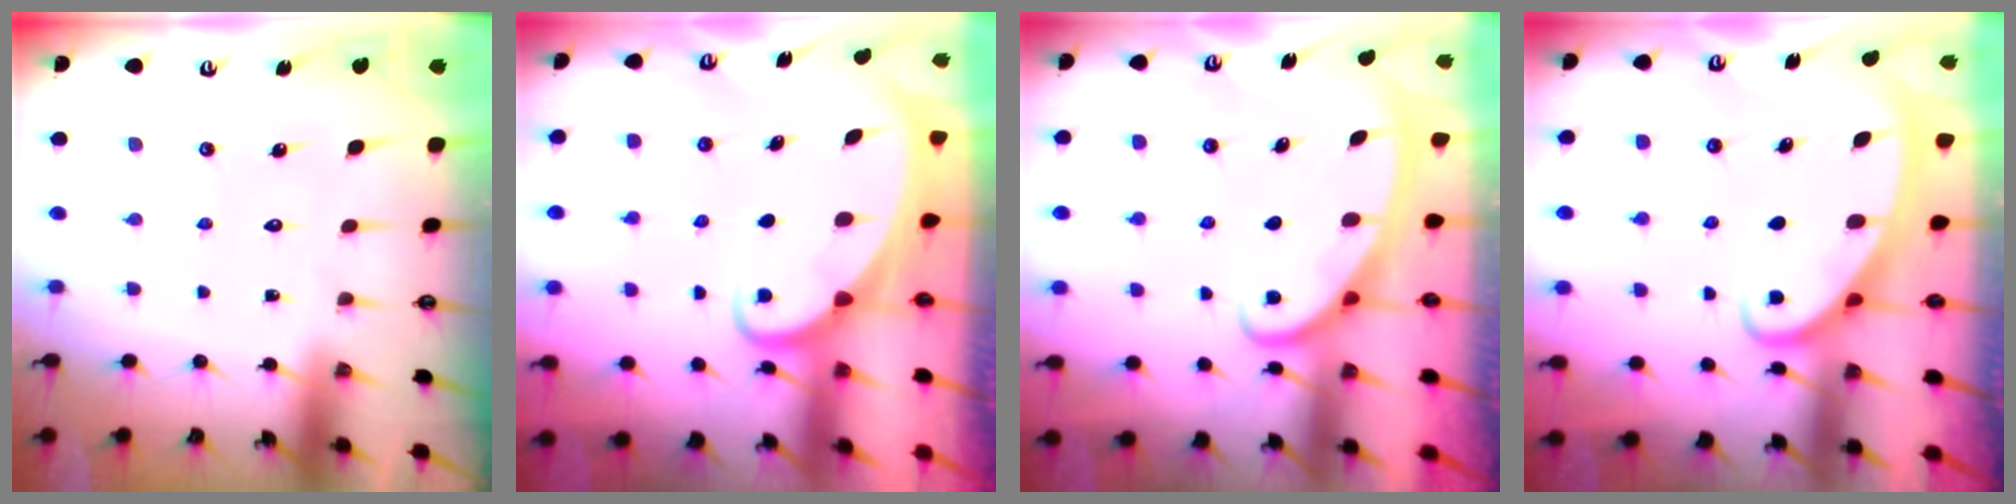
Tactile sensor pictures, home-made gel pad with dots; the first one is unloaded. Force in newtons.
{"total": 2.6, "press": 2.6, "slide": 0.2}
{"total": 3.0, "press": 3.0, "slide": 0.4}
{"total": 2.6, "press": 2.6, "slide": 0.4}